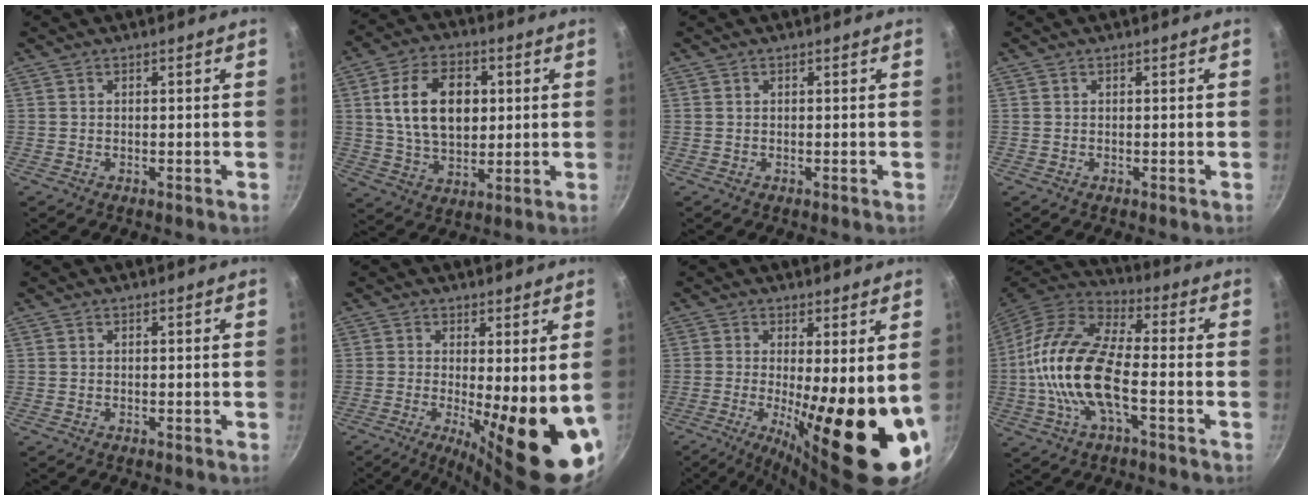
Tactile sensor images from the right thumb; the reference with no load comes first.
{"total": 14.8, "force": [2.7, 9.7, 10.8], "torque": [-0.161, -0.001, 0.048]}
{"total": 0.0}
{"total": 0.0}
{"total": 0.0}
{"total": 15.0, "force": [-1.9, 3.9, 14.4], "torque": [-0.177, -0.028, -0.019]}
{"total": 19.0, "force": [-1.9, 5.5, 18.1], "torque": [-0.245, -0.035, -0.019]}
{"total": 18.1, "force": [-3.2, 7.8, 16.1], "torque": [-0.312, 0.033, -0.076]}